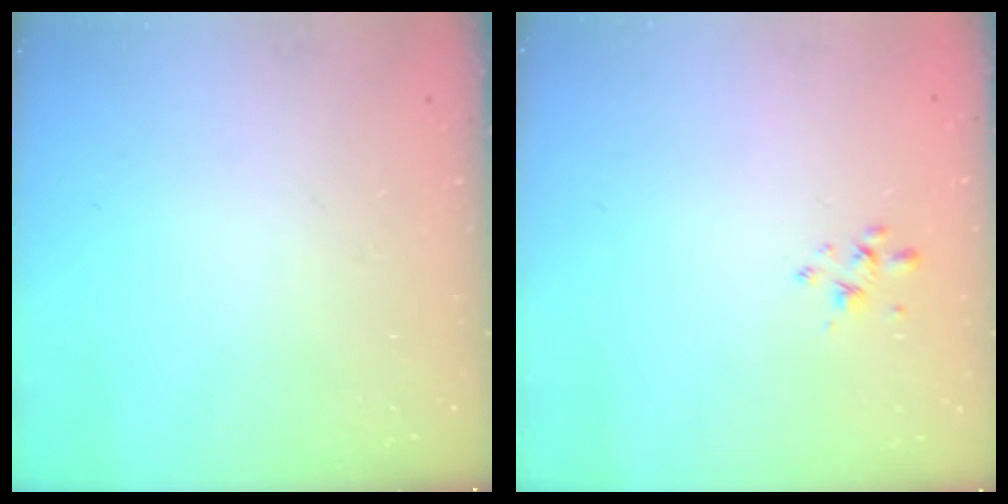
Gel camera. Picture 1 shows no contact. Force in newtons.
{"total": 2.6, "press": 2.5, "slide": 0.8}